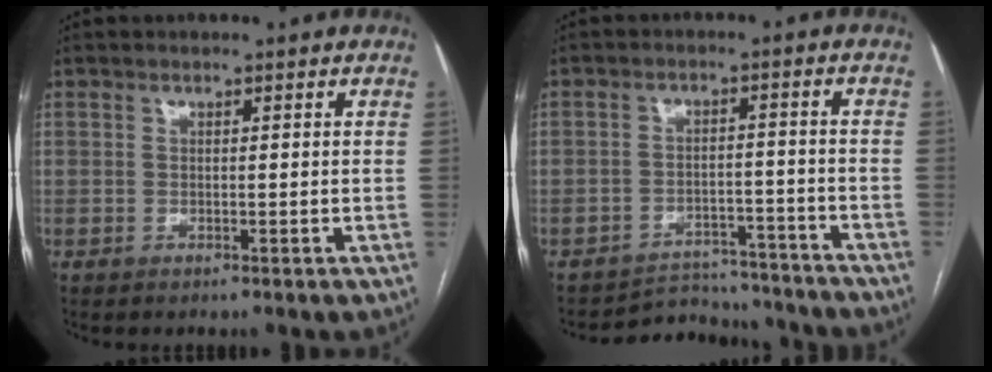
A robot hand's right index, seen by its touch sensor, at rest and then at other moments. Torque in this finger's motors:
{"motor_torque": [-0.72, -0.81, -0.45, -0.13]}